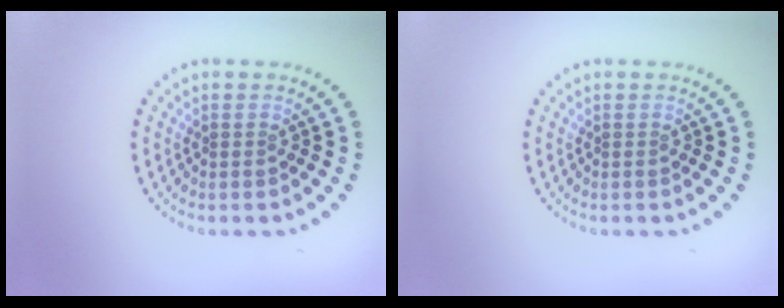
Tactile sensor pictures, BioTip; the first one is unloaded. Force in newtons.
{"total": 0.0}